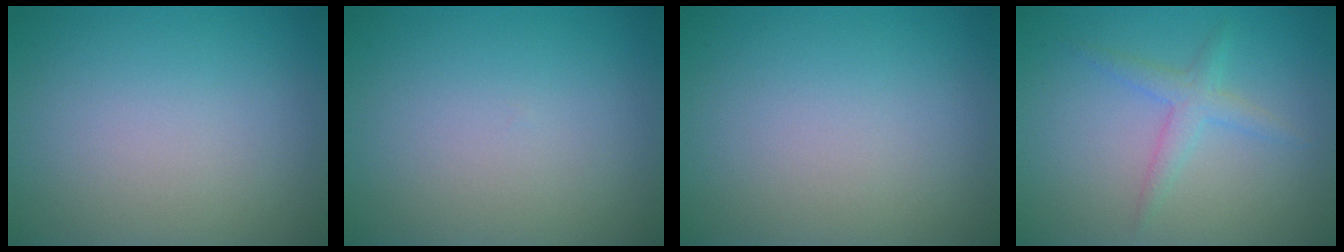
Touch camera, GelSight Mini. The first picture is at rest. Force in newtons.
{"total": 0.0}
{"total": 0.0}
{"total": 2.0, "press": 2.0, "slide": 0.1}